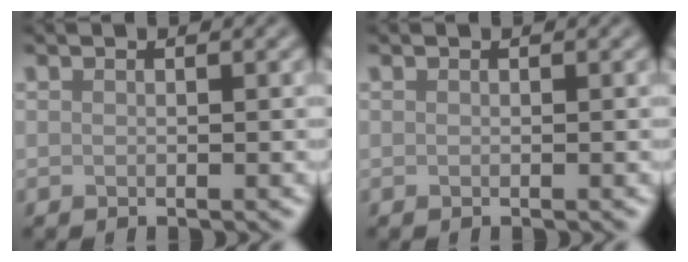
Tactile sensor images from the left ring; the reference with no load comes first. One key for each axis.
{"total": 0.0}